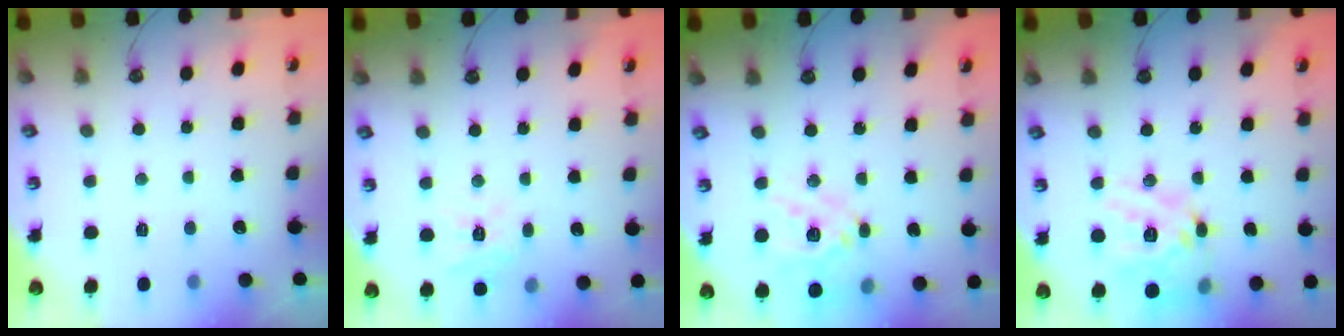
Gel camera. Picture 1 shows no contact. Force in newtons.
{"total": 11.3, "press": 11.3, "slide": 1.1}
{"total": 15.4, "press": 15.3, "slide": 1.4}
{"total": 20.0, "press": 19.9, "slide": 1.9}